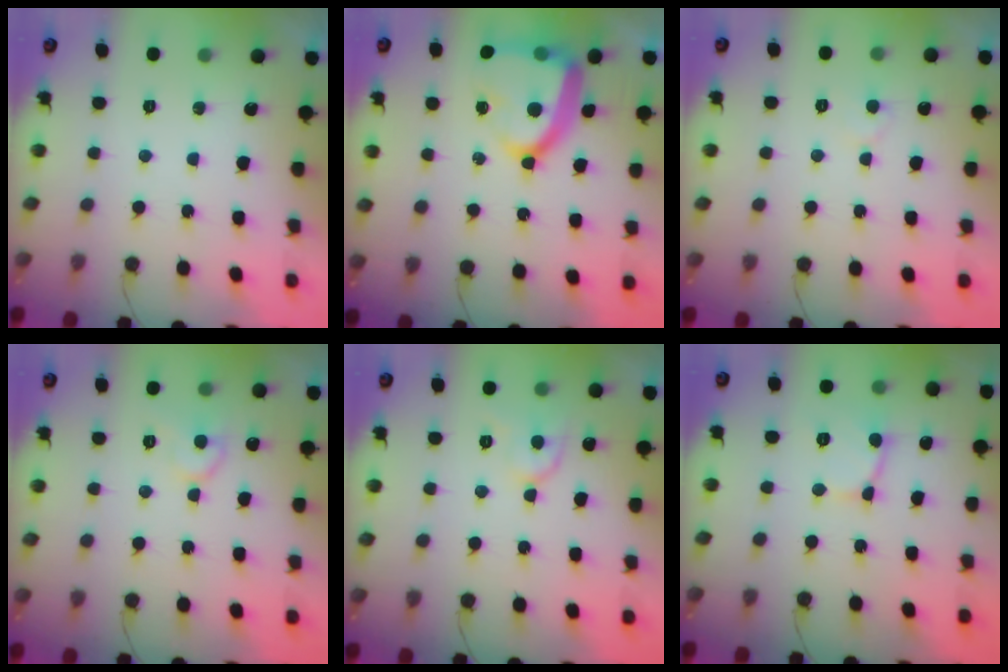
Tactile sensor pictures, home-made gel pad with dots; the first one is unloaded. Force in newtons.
{"total": 17.3, "press": 17.3, "slide": 1.6}
{"total": 4.6, "press": 4.6, "slide": 0.6}
{"total": 8.7, "press": 8.7, "slide": 0.8}
{"total": 7.1, "press": 7.1, "slide": 0.7}
{"total": 2.8, "press": 2.8, "slide": 0.3}